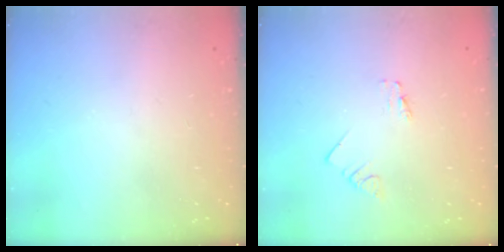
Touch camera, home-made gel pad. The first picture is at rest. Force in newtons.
{"total": 0.0}